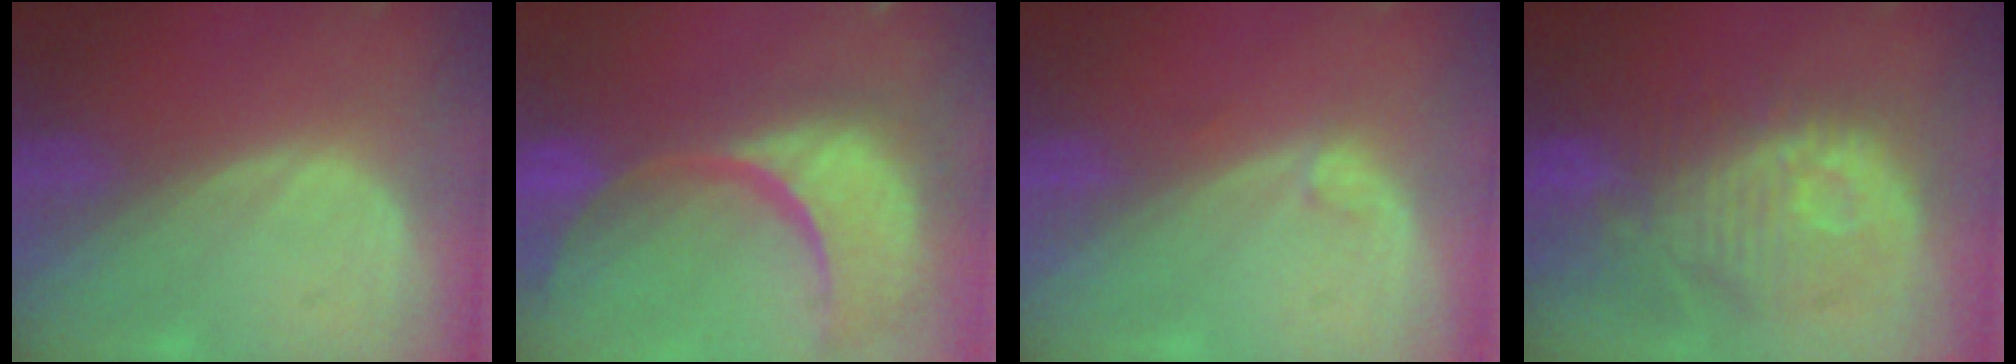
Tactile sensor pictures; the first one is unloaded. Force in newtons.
{"total": 15.5, "press": 12.2, "slide": 9.6}
{"total": 0.8, "press": 0.7, "slide": 0.1}
{"total": 11.6, "press": 10.7, "slide": 4.4}